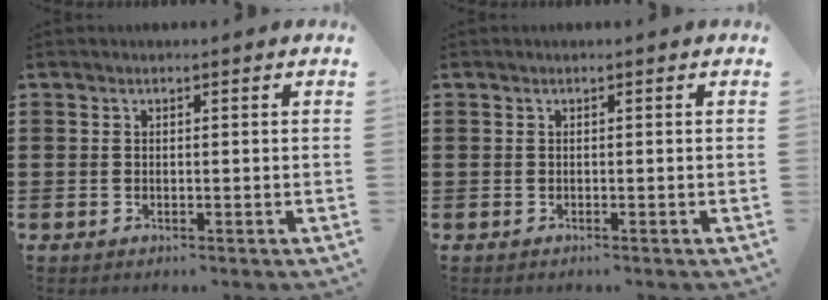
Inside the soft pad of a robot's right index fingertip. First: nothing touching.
{"total": 0.0}